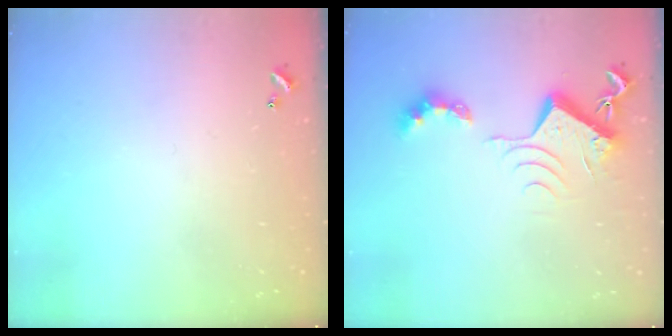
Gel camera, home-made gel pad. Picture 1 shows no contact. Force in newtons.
{"total": 8.8, "press": 8.8, "slide": 1.0}